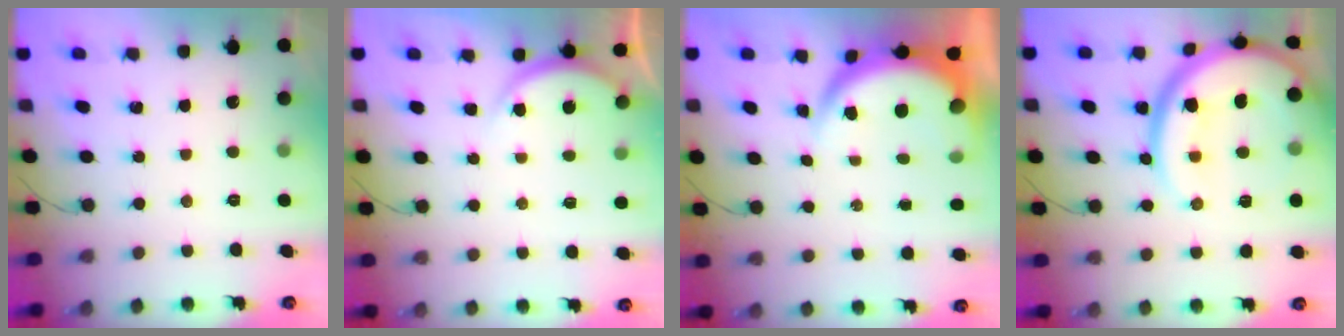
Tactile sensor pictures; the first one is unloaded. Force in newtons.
{"total": 3.3, "press": 3.3, "slide": 0.6}
{"total": 6.9, "press": 6.8, "slide": 1.0}
{"total": 20.8, "press": 20.7, "slide": 2.0}